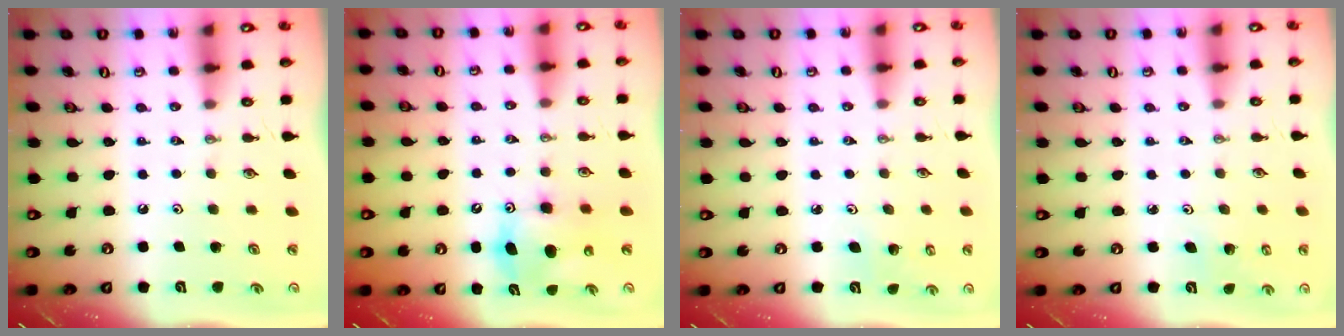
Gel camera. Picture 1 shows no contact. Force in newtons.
{"total": 9.2, "press": 9.2, "slide": 0.2}
{"total": 2.9, "press": 2.8, "slide": 0.3}
{"total": 2.3, "press": 2.3, "slide": 0.2}